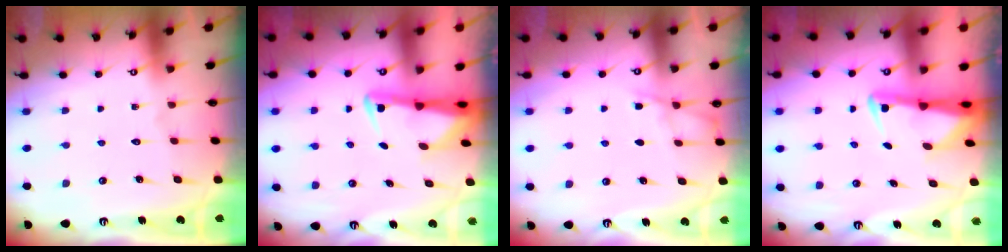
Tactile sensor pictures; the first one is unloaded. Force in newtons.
{"total": 3.0, "press": 3.0, "slide": 0.7}
{"total": 3.8, "press": 3.7, "slide": 0.6}
{"total": 3.0, "press": 3.0, "slide": 0.7}